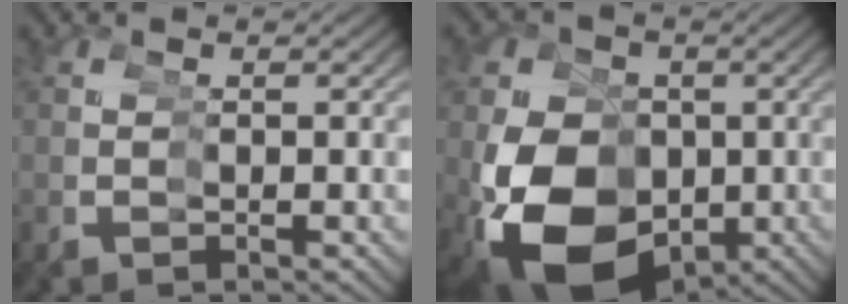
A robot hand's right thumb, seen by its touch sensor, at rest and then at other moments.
{"total": 14.9, "force": [-2.7, 11.7, 8.9], "torque": [-0.181, -0.039, -0.020]}